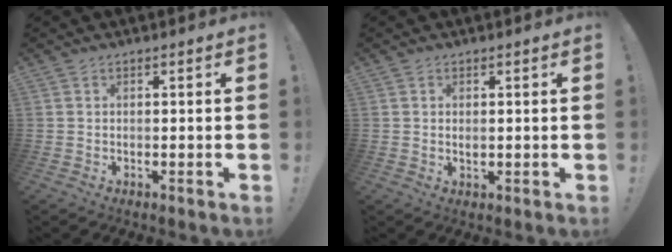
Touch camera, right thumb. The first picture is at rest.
{"total": 0.8, "force": [0.4, 0.5, 0.6], "torque": [-0.010, -0.001, 0.006]}